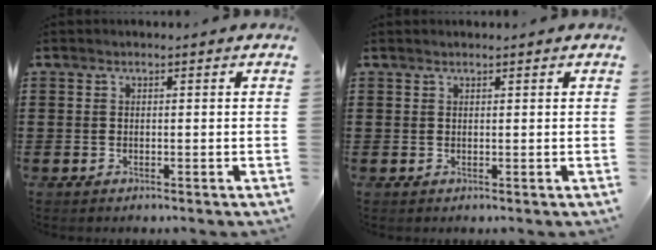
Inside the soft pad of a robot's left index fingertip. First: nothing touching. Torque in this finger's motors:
{"motor_torque": [0.49, -0.71, -0.03, 0.00]}